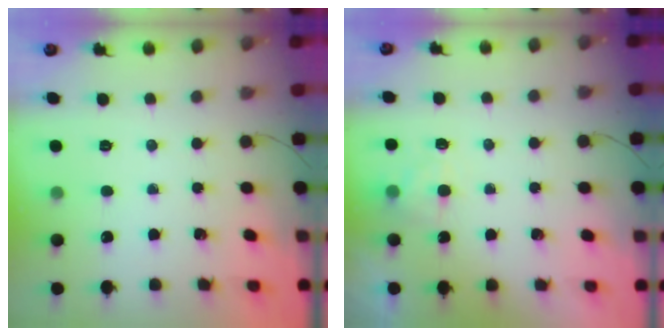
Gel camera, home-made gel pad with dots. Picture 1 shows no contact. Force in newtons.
{"total": 2.9, "press": 2.5, "slide": 1.5}